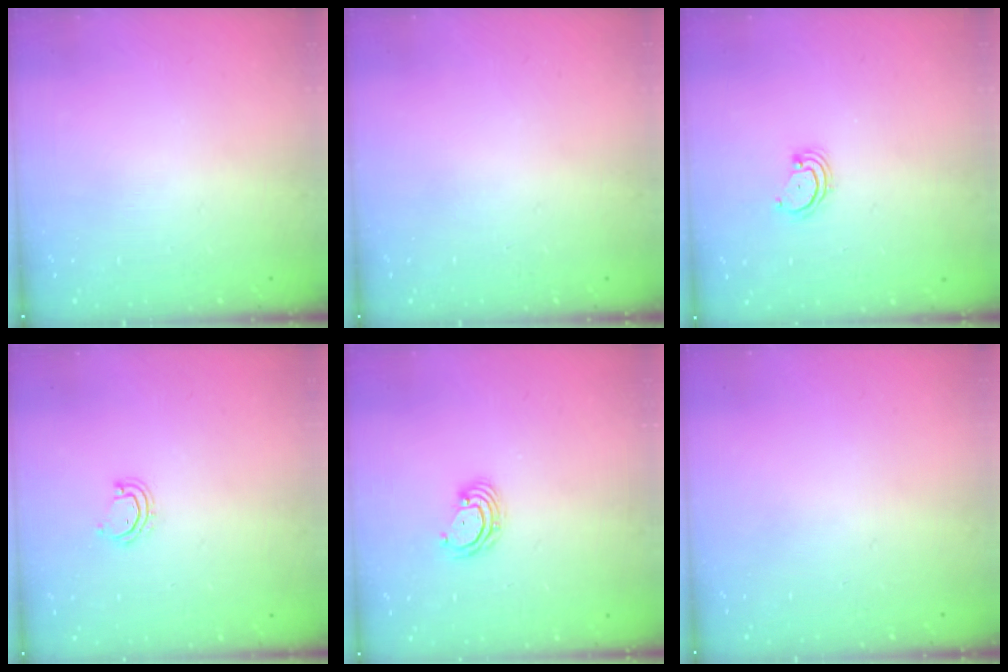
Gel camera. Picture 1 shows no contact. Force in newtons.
{"total": 0.0}
{"total": 2.5, "press": 2.5, "slide": 0.3}
{"total": 4.0, "press": 4.0, "slide": 0.3}
{"total": 4.2, "press": 4.2, "slide": 0.3}
{"total": 0.0}